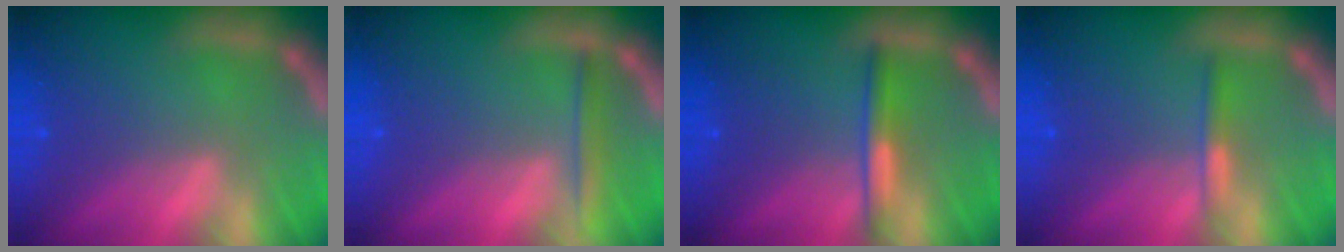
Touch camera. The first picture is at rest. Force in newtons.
{"total": 2.0}
{"total": 2.4}
{"total": 1.4}